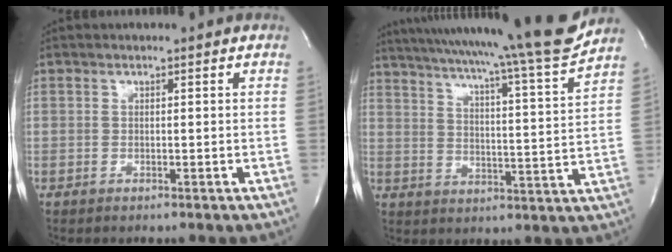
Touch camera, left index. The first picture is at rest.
{"total": 22.8, "force": [20.3, -1.7, 10.3], "torque": [-0.170, -0.052, 0.280]}